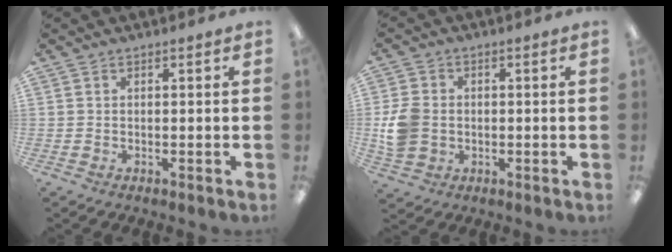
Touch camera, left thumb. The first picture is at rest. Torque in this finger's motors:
{"motor_torque": [0.08, 0.22, 0.12, -0.11, 0.01]}